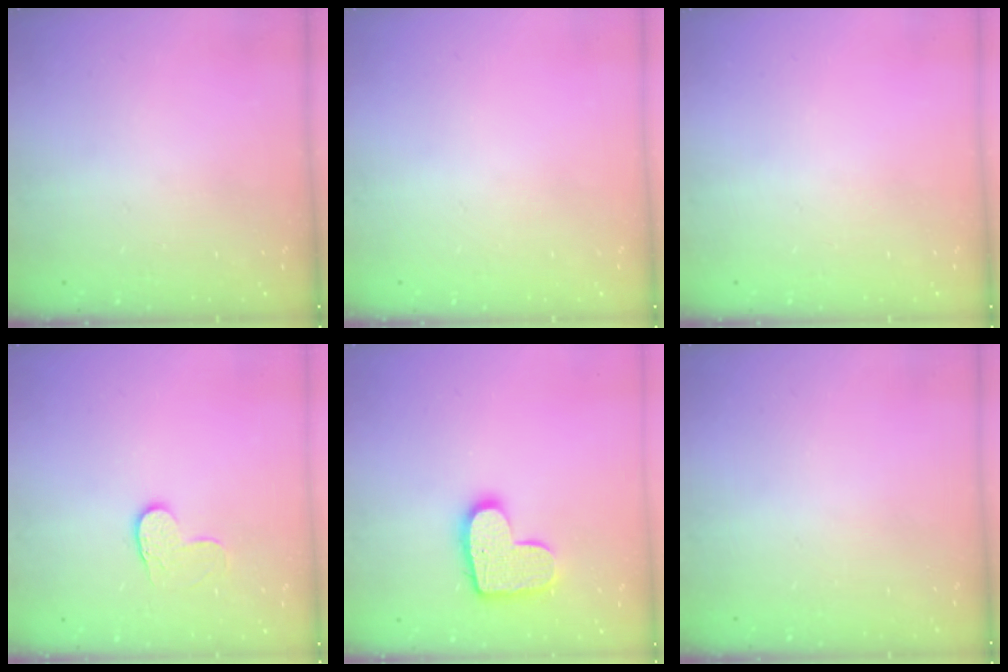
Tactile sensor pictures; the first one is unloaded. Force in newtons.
{"total": 0.0}
{"total": 0.0}
{"total": 6.2, "press": 6.2, "slide": 0.4}
{"total": 13.5, "press": 13.5, "slide": 0.8}
{"total": 0.6, "press": 0.6, "slide": 0.2}